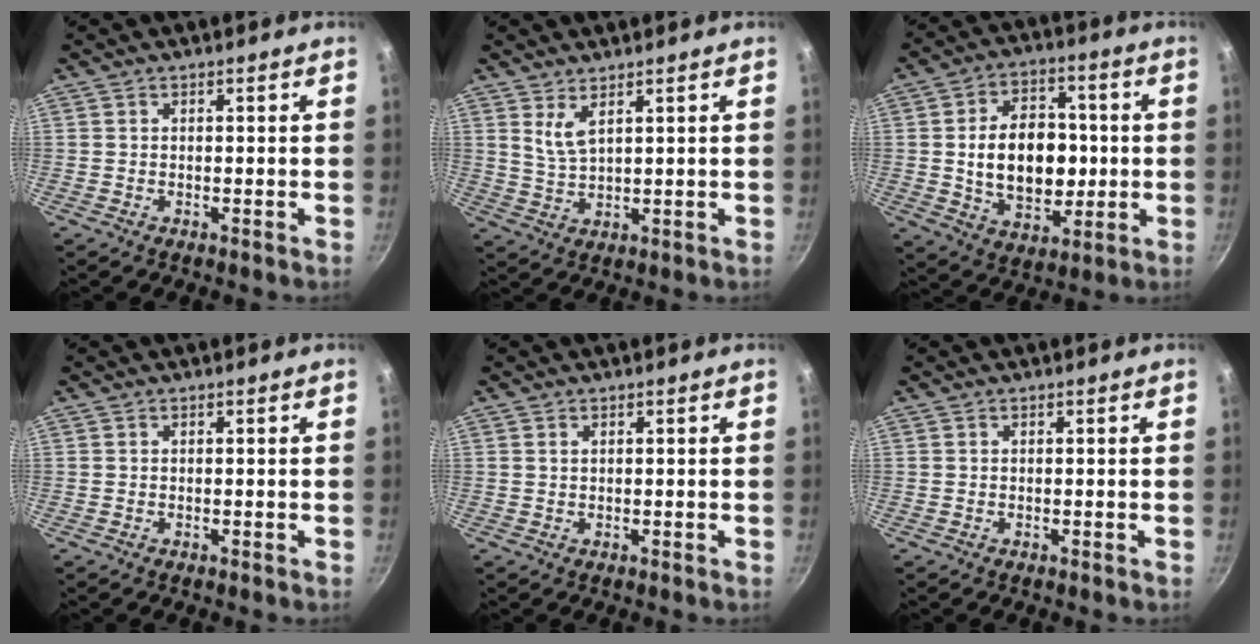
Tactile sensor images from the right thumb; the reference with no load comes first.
{"total": 3.9, "force": [2.3, 1.3, 2.9], "torque": [-0.054, -0.025, 0.050]}
{"total": 16.2, "force": [-0.1, 11.3, 11.6], "torque": [-0.146, 0.012, 0.005]}
{"total": 0.0}
{"total": 0.5, "force": [0.3, 0.3, 0.3], "torque": [-0.006, 0.001, 0.005]}
{"total": 0.0}